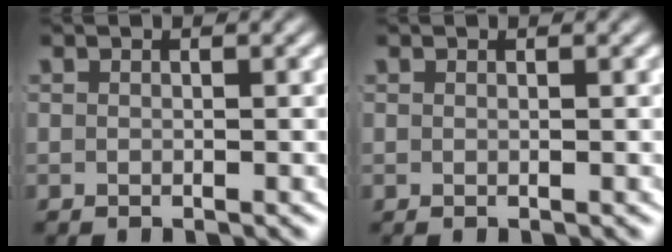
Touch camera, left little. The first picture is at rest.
{"total": 0.0}